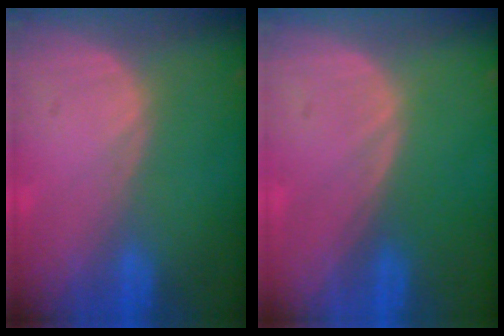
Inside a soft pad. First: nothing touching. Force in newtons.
{"total": 0.0}